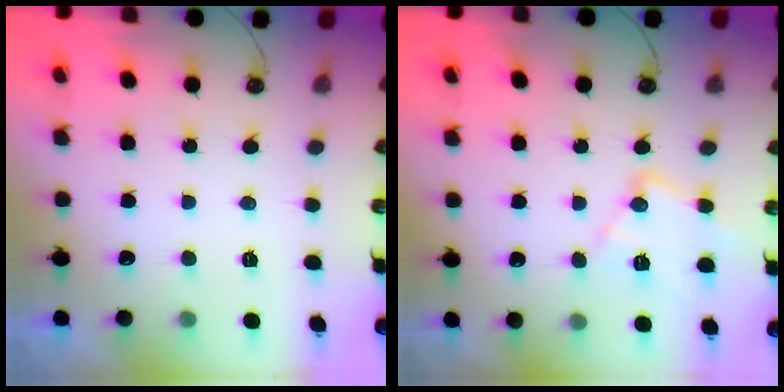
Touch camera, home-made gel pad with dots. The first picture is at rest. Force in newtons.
{"total": 13.3, "press": 13.3, "slide": 0.6}